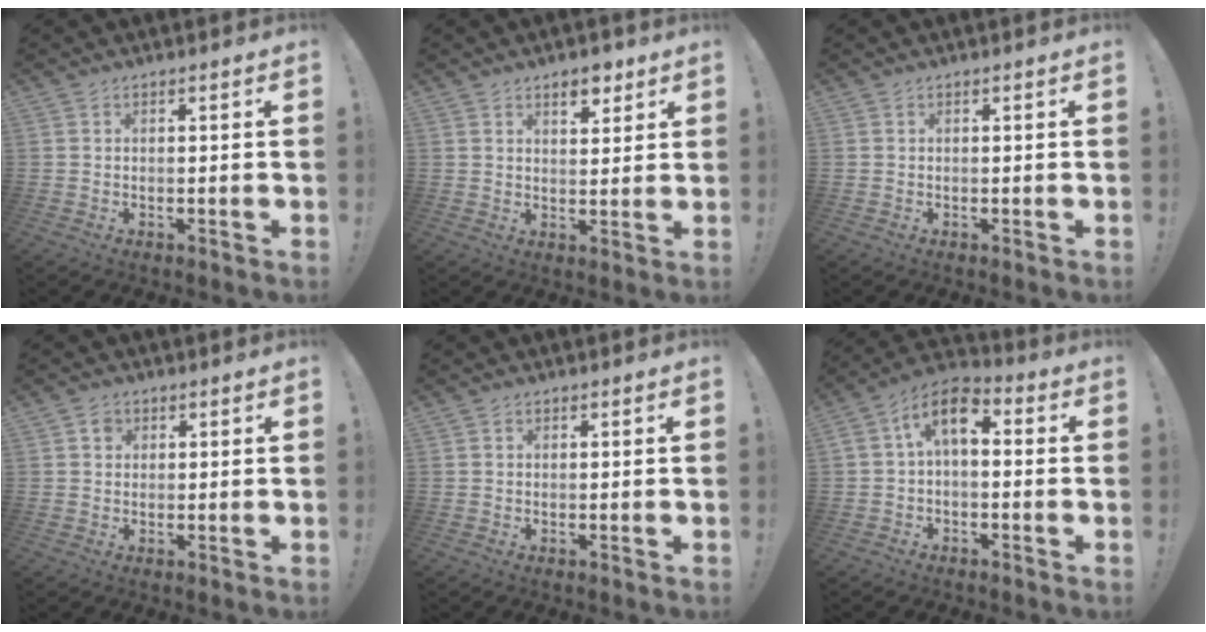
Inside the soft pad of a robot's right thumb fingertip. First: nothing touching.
{"total": 6.2, "force": [4.0, 3.3, 3.3], "torque": [-0.029, -0.019, 0.067]}
{"total": 0.0}
{"total": 2.2, "force": [0.7, 2.0, 0.8], "torque": [-0.011, 0.003, 0.011]}
{"total": 0.0}
{"total": 8.7, "force": [1.3, 5.0, 7.0], "torque": [-0.119, 0.007, 0.025]}